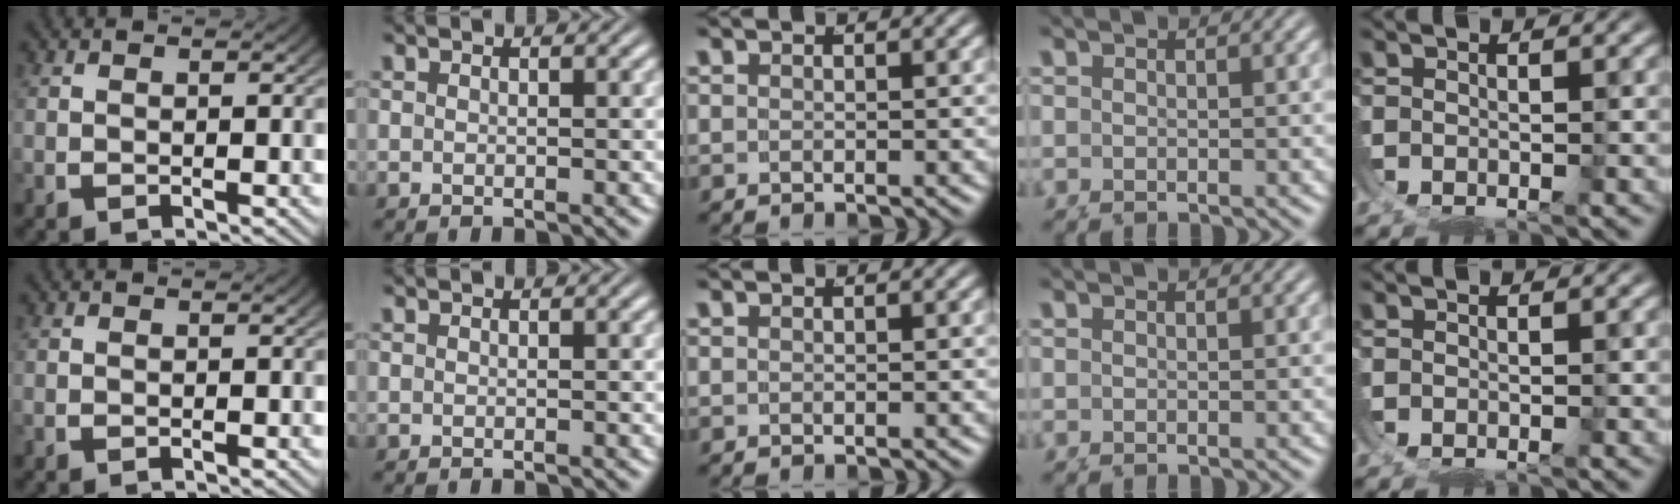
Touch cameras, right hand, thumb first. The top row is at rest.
{}